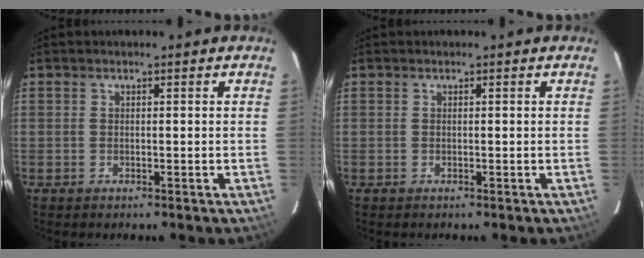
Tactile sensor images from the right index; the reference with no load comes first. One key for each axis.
{"total": 0.0}